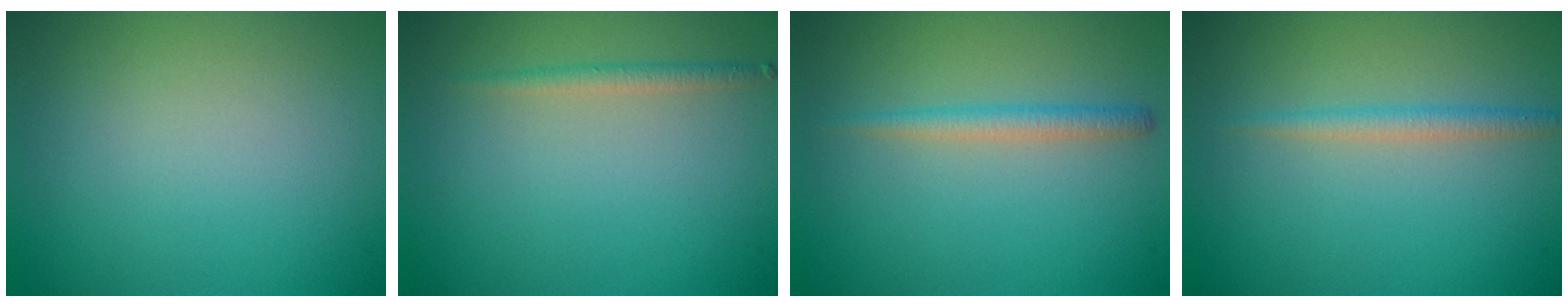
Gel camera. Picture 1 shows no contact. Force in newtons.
{"total": 1.2, "press": 1.2, "slide": 0.0}
{"total": 1.8, "press": 1.8, "slide": 0.1}
{"total": 1.7, "press": 1.7, "slide": 0.0}